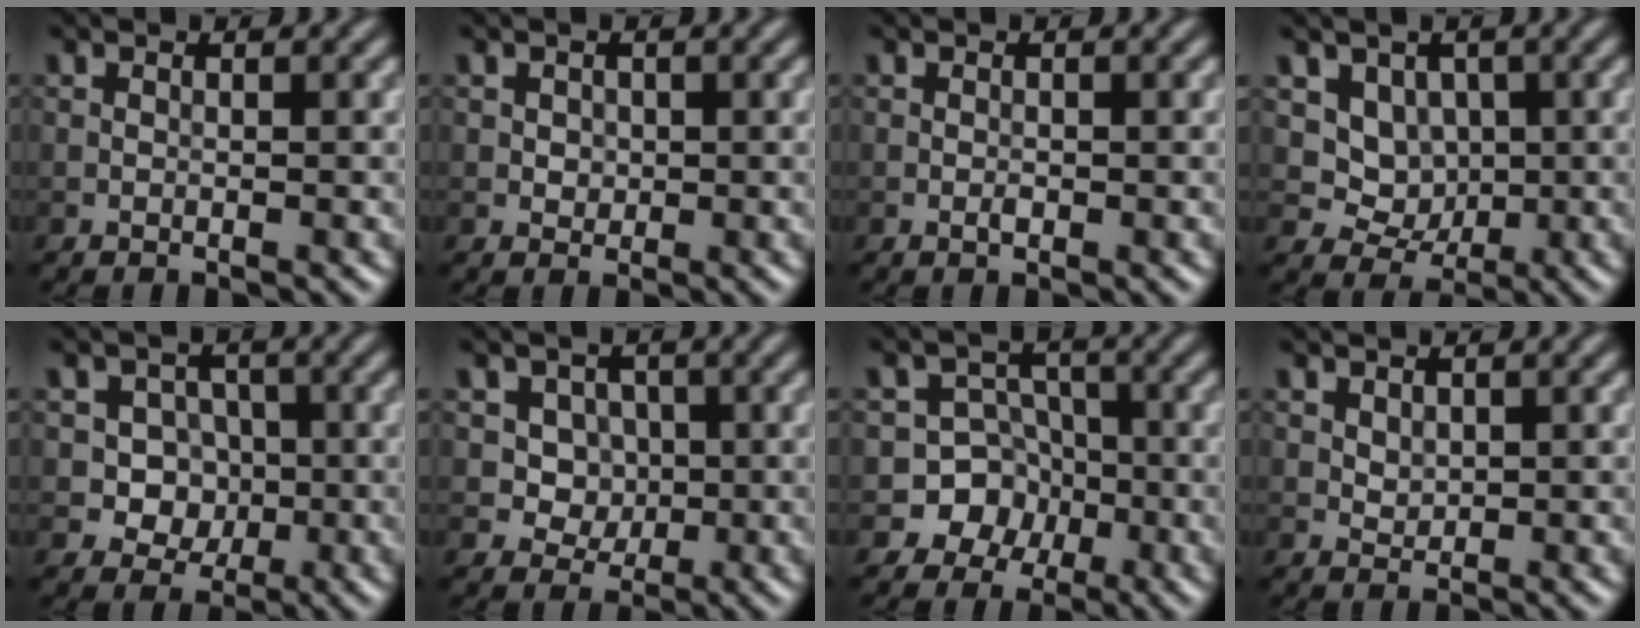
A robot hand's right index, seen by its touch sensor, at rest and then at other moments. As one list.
[{"total": 0.9, "force": [0.2, 0.9, 0.3], "torque": [-0.005, -0.003, 0.005]}, {"total": 0.5, "force": [-0.2, 0.3, 0.4], "torque": [-0.006, 0.001, -0.004]}, {"total": 4.1, "force": [1.1, 3.4, 1.9], "torque": [-0.034, -0.018, 0.034]}, {"total": 4.1, "force": [-0.3, 3.7, 1.9], "torque": [-0.006, 0.000, -0.022]}, {"total": 3.9, "force": [0.7, 3.3, 1.8], "torque": [-0.023, -0.002, 0.011]}, {"total": 6.3, "force": [-2.7, 5.7, 0.7], "torque": [0.017, 0.001, -0.066]}, {"total": 1.1, "force": [0.5, 0.8, 0.5], "torque": [-0.010, -0.004, 0.015]}]